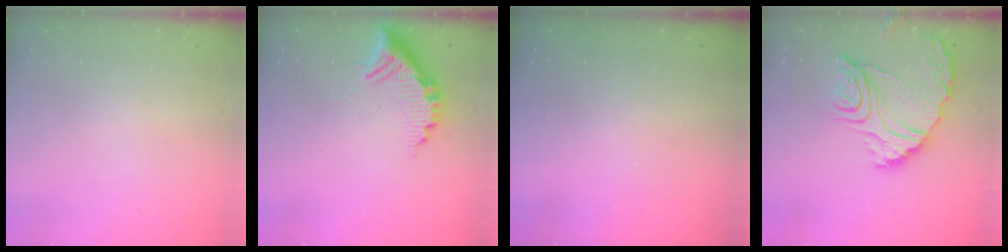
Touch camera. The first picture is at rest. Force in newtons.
{"total": 12.1, "press": 12.1, "slide": 0.6}
{"total": 2.9, "press": 2.9, "slide": 0.3}
{"total": 18.5, "press": 18.5, "slide": 1.8}